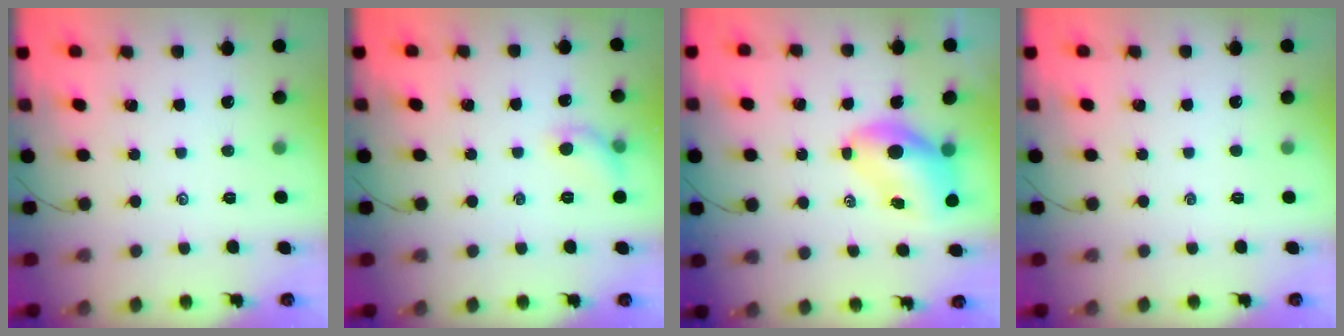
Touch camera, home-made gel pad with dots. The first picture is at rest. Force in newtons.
{"total": 6.1, "press": 5.9, "slide": 1.3}
{"total": 7.5, "press": 7.2, "slide": 2.1}
{"total": 0.0}